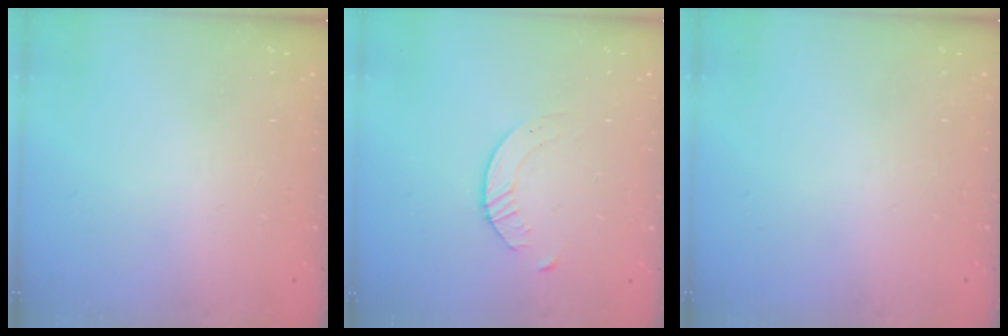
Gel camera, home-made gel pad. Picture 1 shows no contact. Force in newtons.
{"total": 2.1, "press": 2.0, "slide": 0.3}
{"total": 0.0}